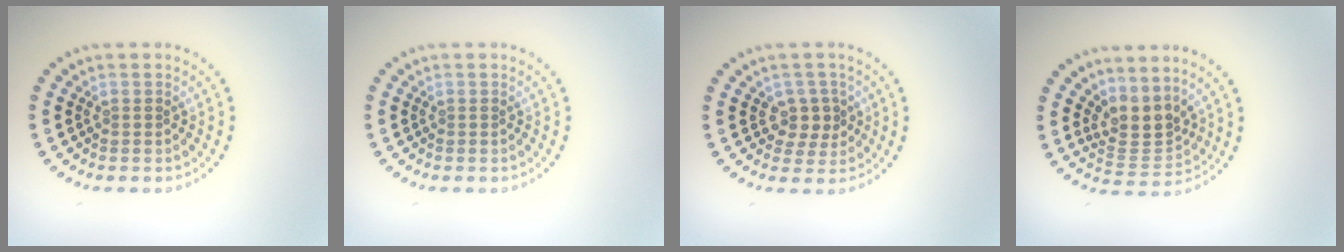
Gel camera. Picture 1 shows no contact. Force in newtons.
{"total": 0.0}
{"total": 2.3, "press": 2.1, "slide": 0.9}
{"total": 3.2, "press": 2.4, "slide": 2.1}